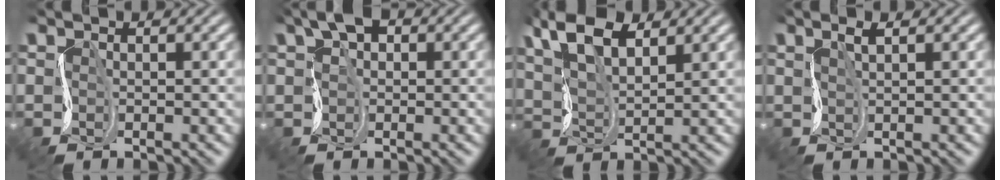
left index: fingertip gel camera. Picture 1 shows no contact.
{"total": 3.8, "force": [1.1, 2.5, 2.7], "torque": [-0.051, 0.012, 0.002]}
{"total": 7.3, "force": [3.5, 3.2, 5.5], "torque": [-0.128, 0.013, 0.057]}
{"total": 1.3, "force": [0.2, 0.0, 1.2], "torque": [-0.021, -0.003, 0.004]}